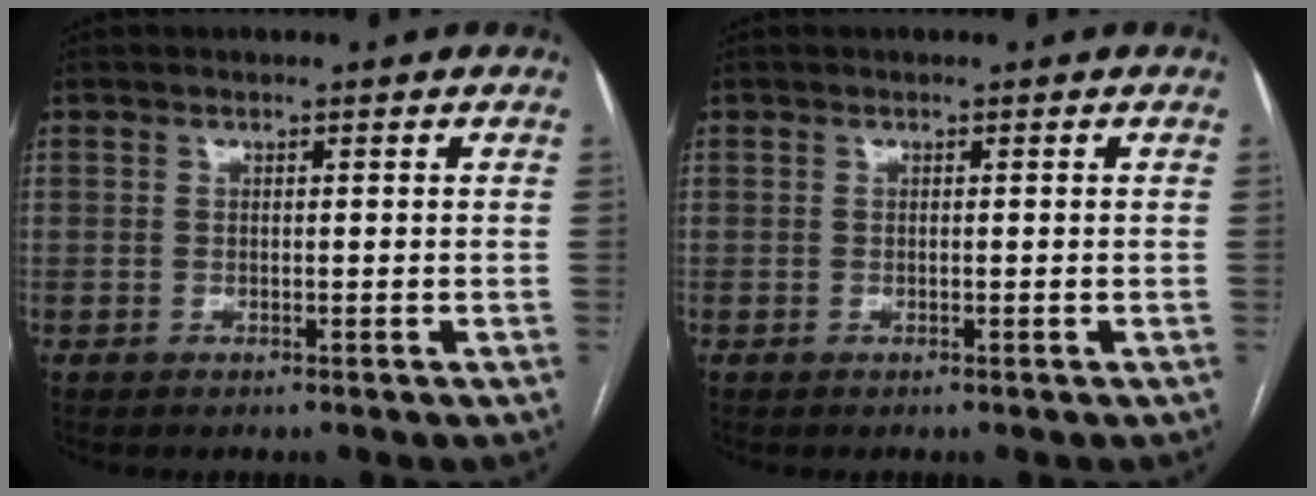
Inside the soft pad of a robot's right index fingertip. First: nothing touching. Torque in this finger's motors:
{"motor_torque": [0.00, 0.00, 0.00, 0.00]}